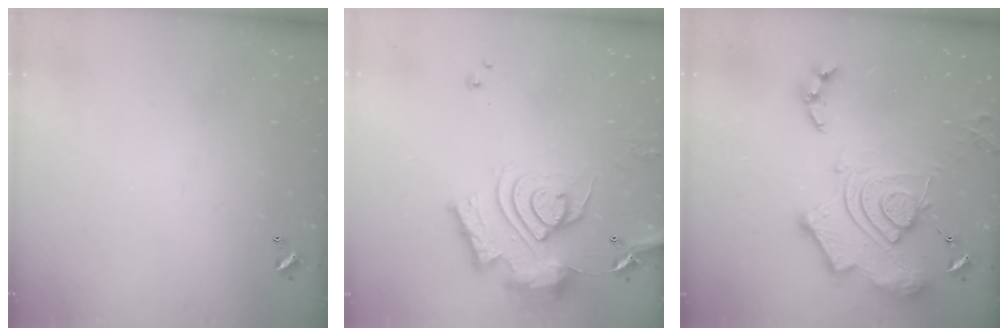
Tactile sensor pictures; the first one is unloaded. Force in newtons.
{"total": 15.8, "press": 15.8, "slide": 1.0}
{"total": 18.3, "press": 18.2, "slide": 1.7}